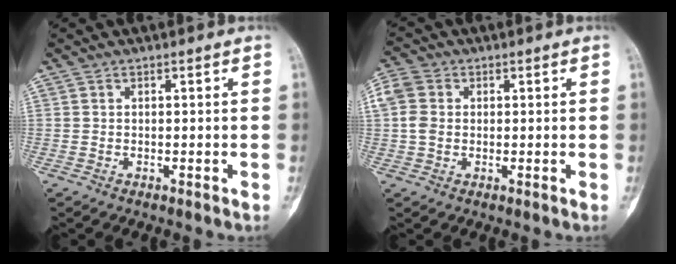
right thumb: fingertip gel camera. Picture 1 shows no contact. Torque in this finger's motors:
{"motor_torque": [0.01, 0.02, 0.19, -0.01, 0.00]}